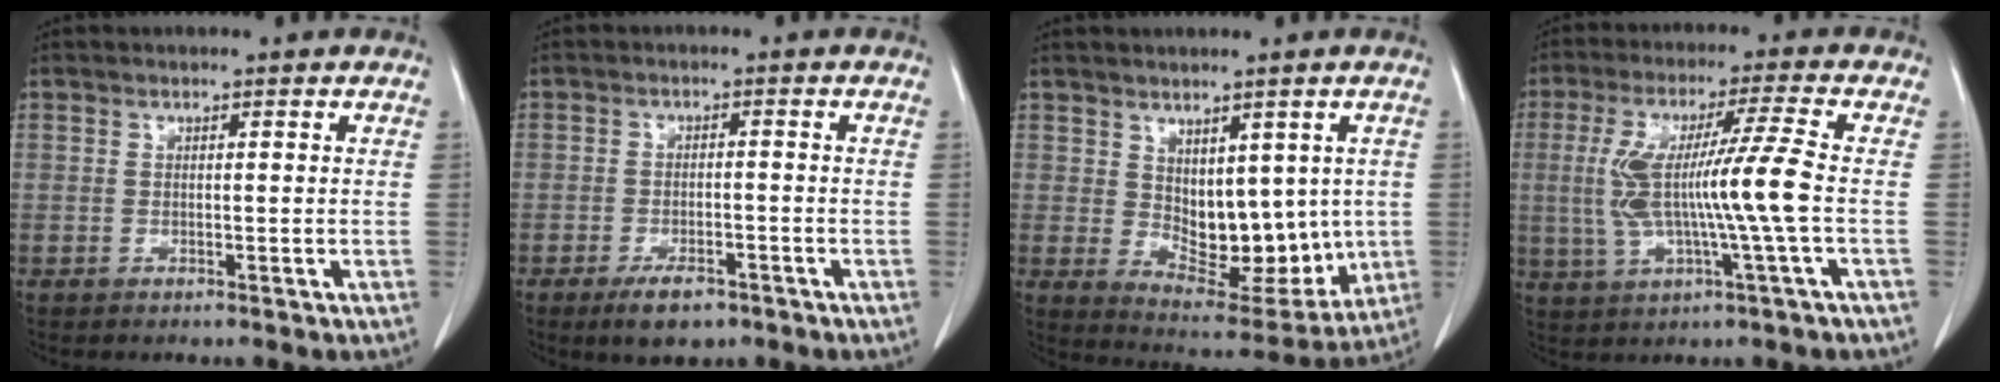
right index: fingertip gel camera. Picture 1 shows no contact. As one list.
[{"total": 5.0, "force": [-3.3, 2.1, 3.1], "torque": [-0.055, -0.002, -0.048]}, {"total": 11.6, "force": [0.7, 6.4, 9.6], "torque": [-0.122, -0.010, 0.037]}, {"total": 11.6, "force": [-0.5, -0.7, 11.6], "torque": [-0.236, 0.006, -0.009]}]